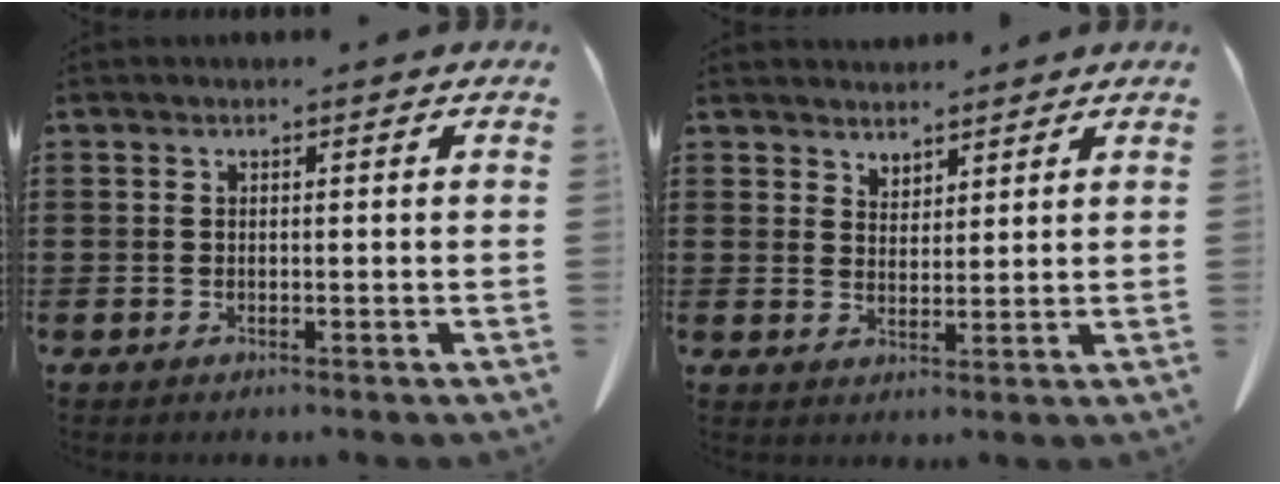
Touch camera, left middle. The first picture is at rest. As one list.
[{"total": 3.3, "force": [3.1, 1.0, -0.4], "torque": [-0.001, -0.007, 0.060]}]